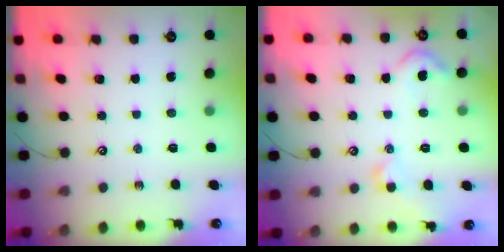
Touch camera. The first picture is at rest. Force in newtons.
{"total": 4.2, "press": 4.2, "slide": 0.3}